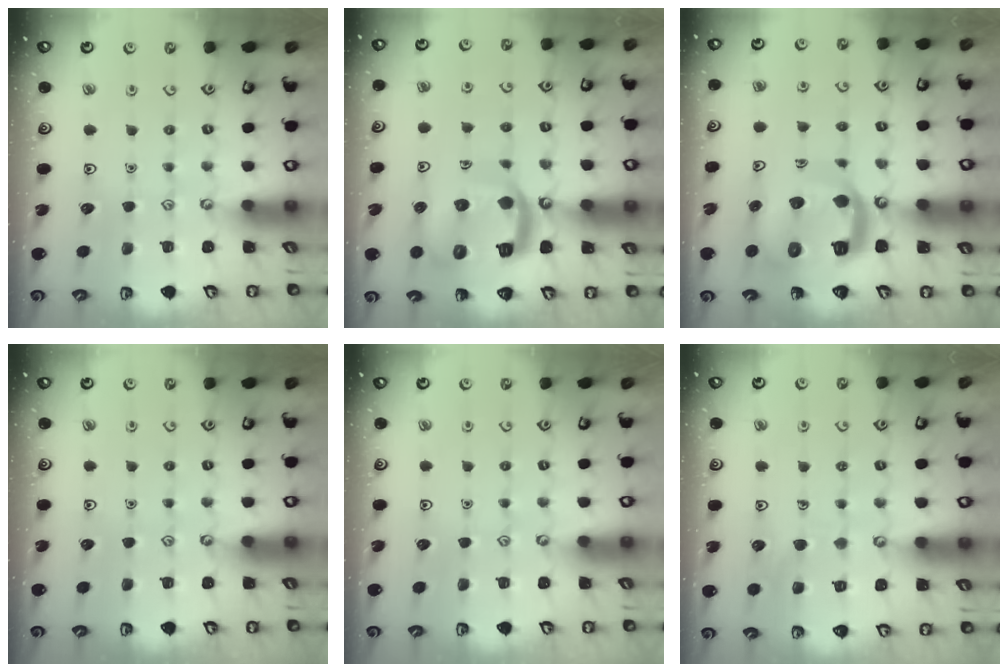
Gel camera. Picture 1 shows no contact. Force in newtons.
{"total": 15.8, "press": 15.7, "slide": 1.9}
{"total": 15.0, "press": 14.9, "slide": 1.7}
{"total": 0.0}
{"total": 0.0}
{"total": 5.7, "press": 5.7, "slide": 0.4}